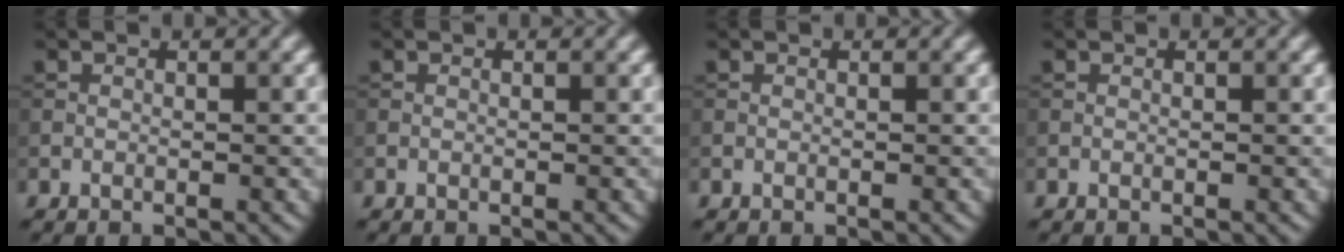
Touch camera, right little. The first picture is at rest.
{"total": 0.0}
{"total": 0.0}
{"total": 0.0}